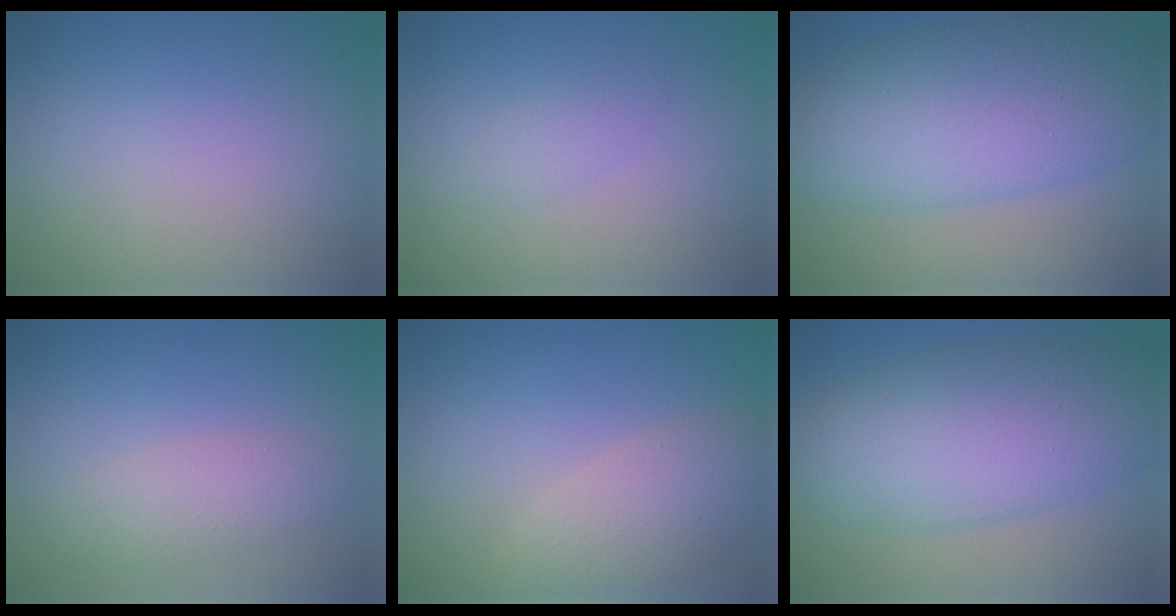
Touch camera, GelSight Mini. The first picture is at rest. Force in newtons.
{"total": 1.1, "press": 1.1, "slide": 0.0}
{"total": 10.4, "press": 10.4, "slide": 0.4}
{"total": 2.4, "press": 2.4, "slide": 0.1}
{"total": 4.7, "press": 4.7, "slide": 0.5}
{"total": 9.6, "press": 9.6, "slide": 0.4}